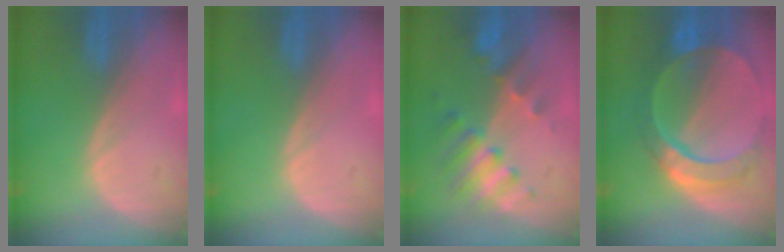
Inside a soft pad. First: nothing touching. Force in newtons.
{"total": 0.0}
{"total": 7.8, "press": 6.9, "slide": 3.7}
{"total": 10.5, "press": 8.9, "slide": 5.6}